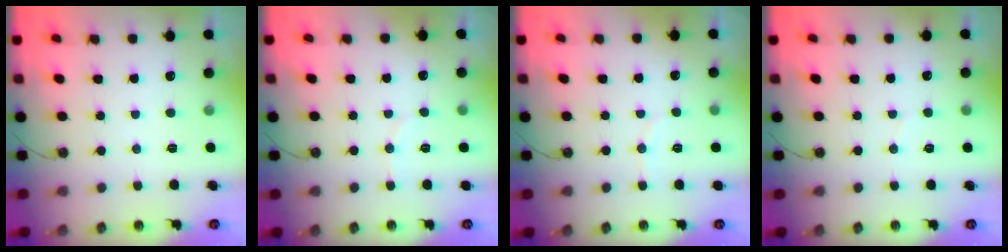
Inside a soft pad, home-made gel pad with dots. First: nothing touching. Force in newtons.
{"total": 3.8, "press": 3.7, "slide": 0.6}
{"total": 4.8, "press": 4.7, "slide": 0.8}
{"total": 2.9, "press": 2.9, "slide": 0.2}